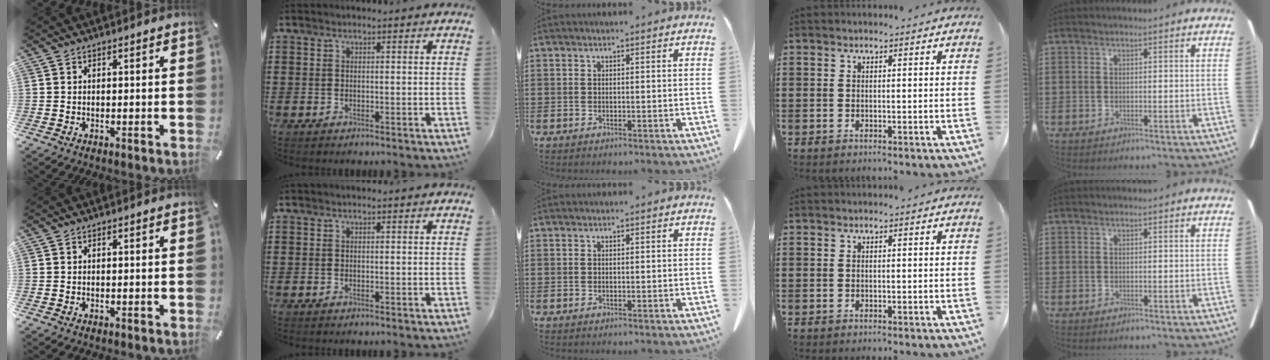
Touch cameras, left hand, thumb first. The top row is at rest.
{}